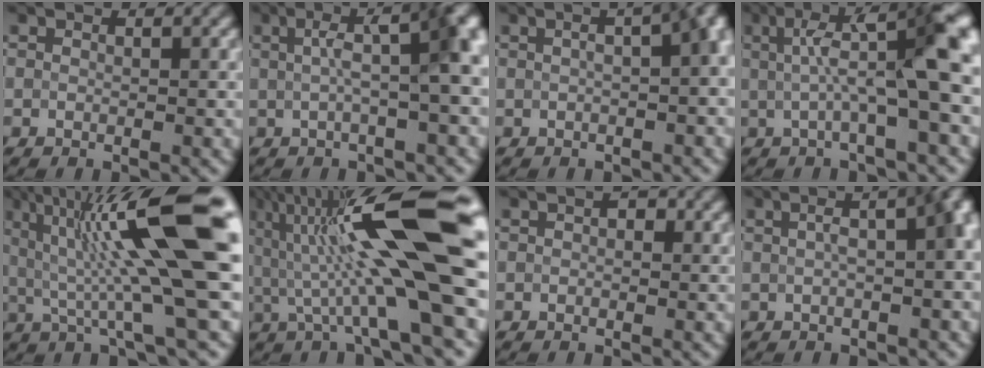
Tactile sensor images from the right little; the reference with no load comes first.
{"total": 6.5, "force": [1.2, 1.5, 6.2], "torque": [-0.079, 0.019, 0.010]}
{"total": 9.1, "force": [1.1, 4.5, 7.8], "torque": [-0.030, 0.042, -0.011]}
{"total": 9.2, "force": [1.4, 2.0, 8.9], "torque": [-0.131, 0.009, 0.018]}
{"total": 14.3, "force": [3.0, 2.7, 13.8], "torque": [-0.217, 0.014, 0.047]}
{"total": 14.3, "force": [1.5, 2.8, 13.9], "torque": [-0.220, 0.019, 0.018]}
{"total": 1.1, "force": [0.2, 0.7, 0.8], "torque": [-0.008, 0.000, 0.000]}
{"total": 7.6, "force": [0.8, 3.3, 6.8], "torque": [-0.039, 0.023, 0.003]}